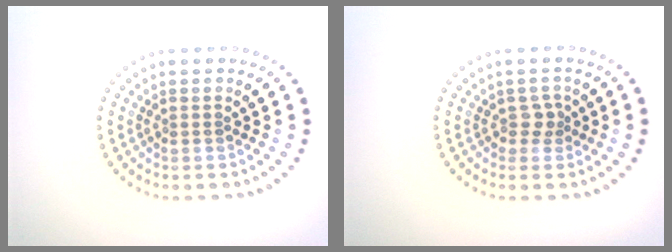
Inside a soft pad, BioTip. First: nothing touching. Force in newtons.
{"total": 1.3, "press": 1.0, "slide": 0.7}